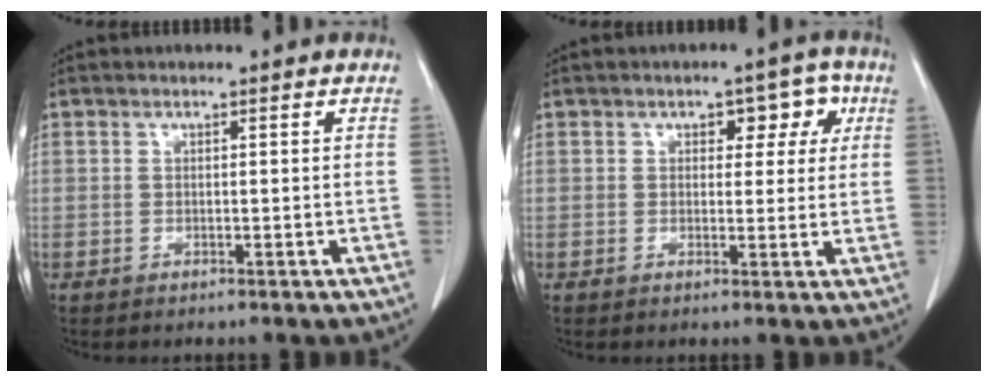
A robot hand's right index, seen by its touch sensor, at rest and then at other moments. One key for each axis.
{"total": 5.0, "fx": 1.8, "fy": 3.0, "fz": 3.6, "tx": -0.032, "ty": 0.021, "tz": 0.022}